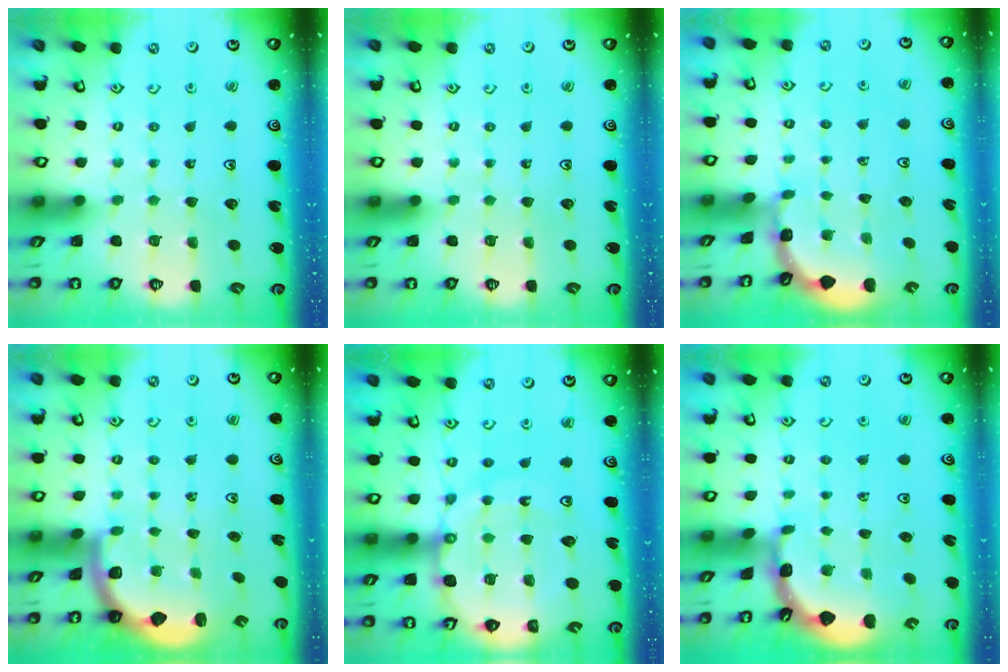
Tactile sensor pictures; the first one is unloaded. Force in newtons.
{"total": 0.0}
{"total": 1.3, "press": 1.3, "slide": 0.1}
{"total": 2.0, "press": 1.9, "slide": 0.5}
{"total": 16.8, "press": 16.6, "slide": 2.5}
{"total": 1.6, "press": 1.6, "slide": 0.1}